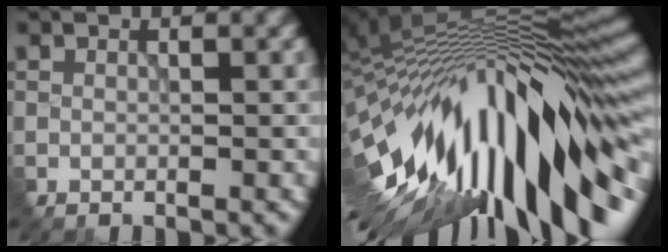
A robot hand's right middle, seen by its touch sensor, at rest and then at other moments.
{"total": 16.9, "force": [-3.2, 6.2, 15.4], "torque": [-0.241, 0.003, -0.060]}